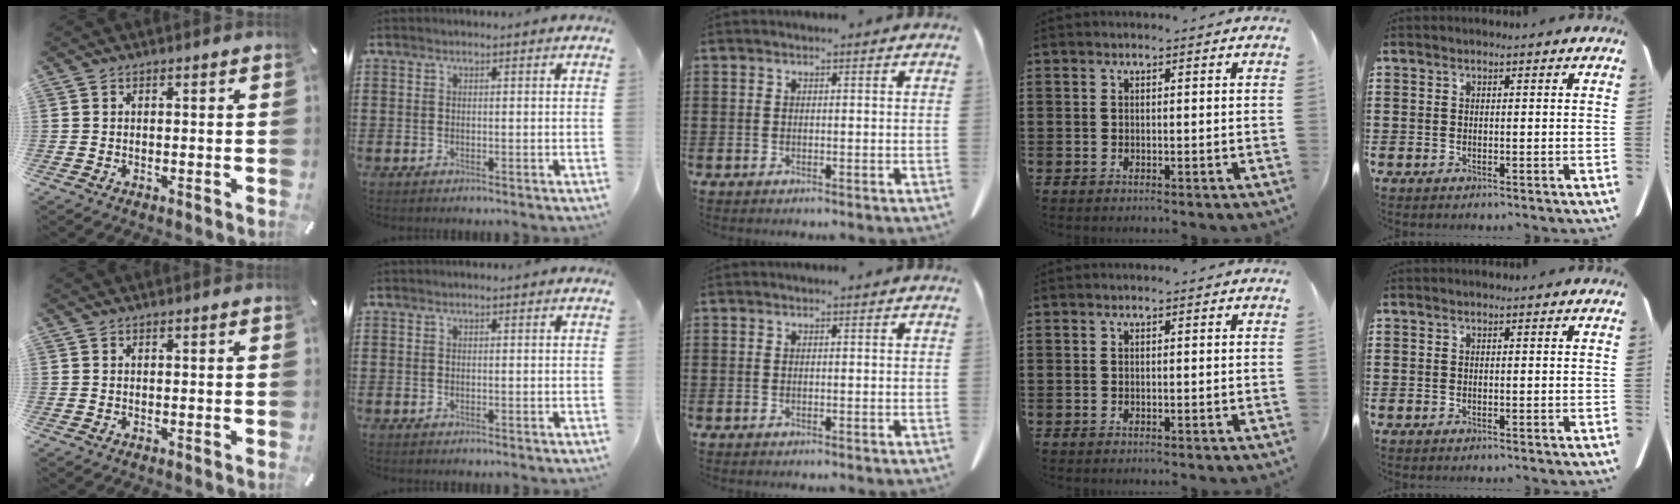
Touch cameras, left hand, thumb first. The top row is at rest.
{}